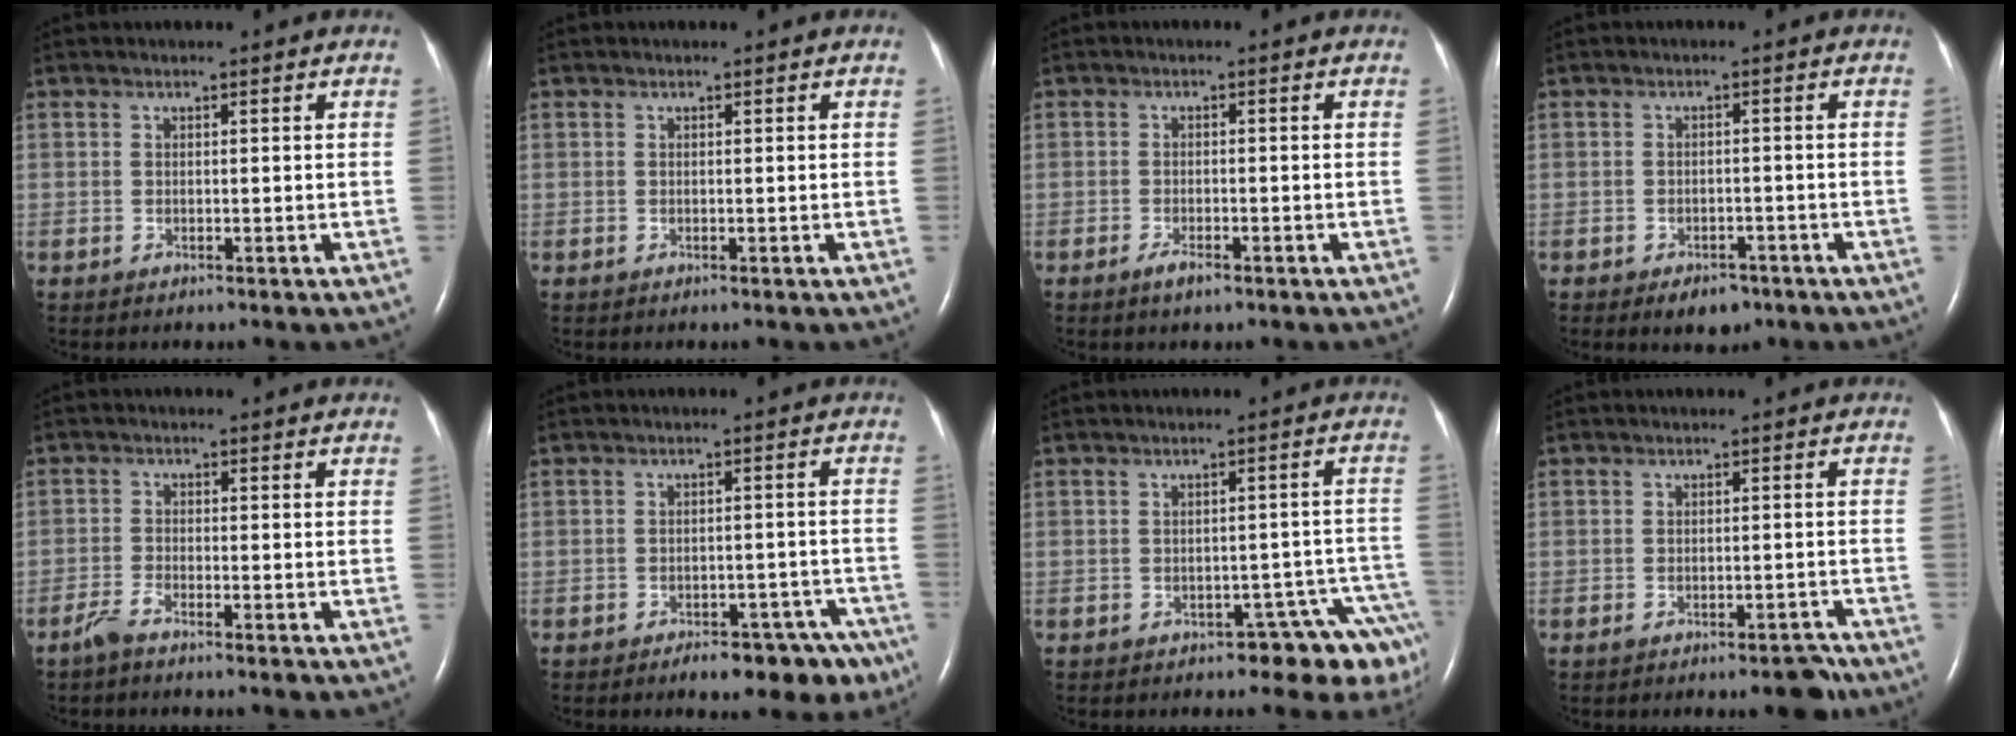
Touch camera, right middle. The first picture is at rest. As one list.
[{"total": 0.0}, {"total": 1.9, "force": [-1.3, 0.4, 1.3], "torque": [-0.030, -0.002, -0.023]}, {"total": 3.7, "force": [-2.5, 2.1, 1.9], "torque": [-0.026, 0.001, -0.026]}, {"total": 2.6, "force": [-2.3, 0.1, 1.3], "torque": [-0.034, -0.004, -0.047]}, {"total": 9.4, "force": [-6.9, 4.3, 4.6], "torque": [-0.029, 0.021, -0.089]}, {"total": 7.6, "force": [-6.2, 2.9, 3.3], "torque": [-0.007, 0.027, -0.069]}, {"total": 3.3, "force": [-2.6, 1.0, 1.7], "torque": [-0.012, 0.005, -0.032]}]